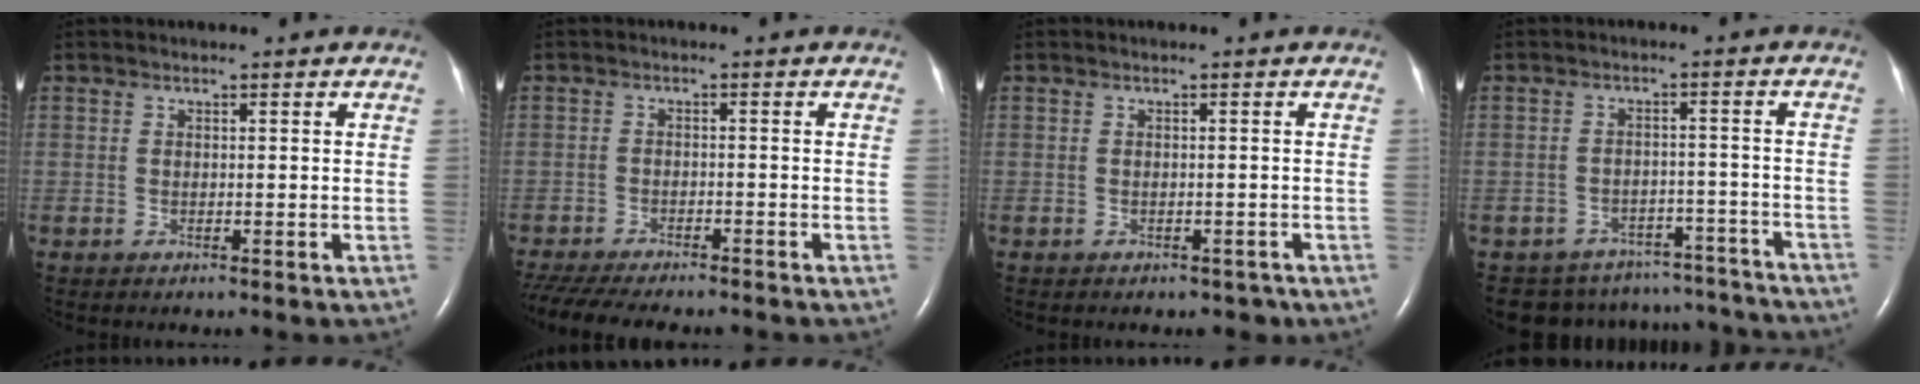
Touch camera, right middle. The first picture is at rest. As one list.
[{"total": 13.2, "force": [-11.4, 2.8, 6.0], "torque": [-0.119, -0.017, -0.165]}, {"total": 2.5, "force": [-1.9, 1.6, 0.3], "torque": [0.000, 0.006, -0.025]}, {"total": 14.7, "force": [-13.7, 5.0, 1.1], "torque": [-0.013, 0.030, -0.156]}]